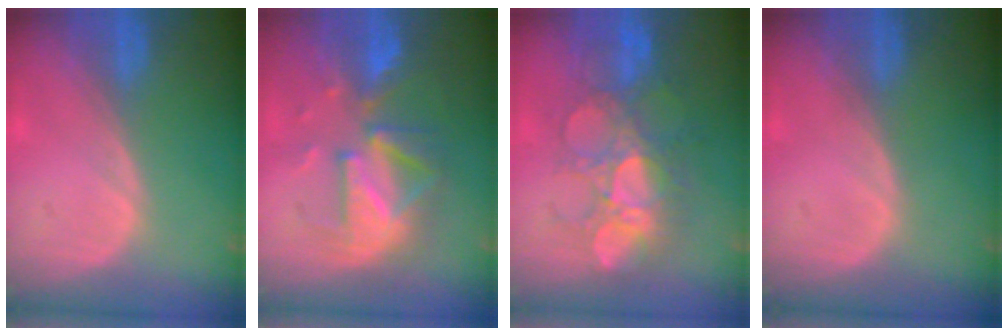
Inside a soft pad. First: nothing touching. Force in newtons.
{"total": 9.1, "press": 8.8, "slide": 2.1}
{"total": 9.5, "press": 9.0, "slide": 3.1}
{"total": 0.0}